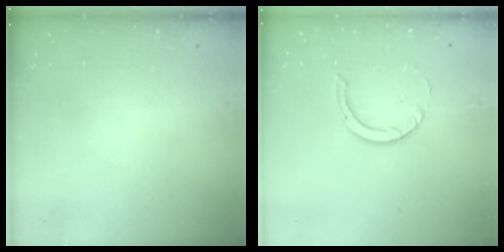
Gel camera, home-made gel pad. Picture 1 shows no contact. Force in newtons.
{"total": 4.6, "press": 4.6, "slide": 0.3}